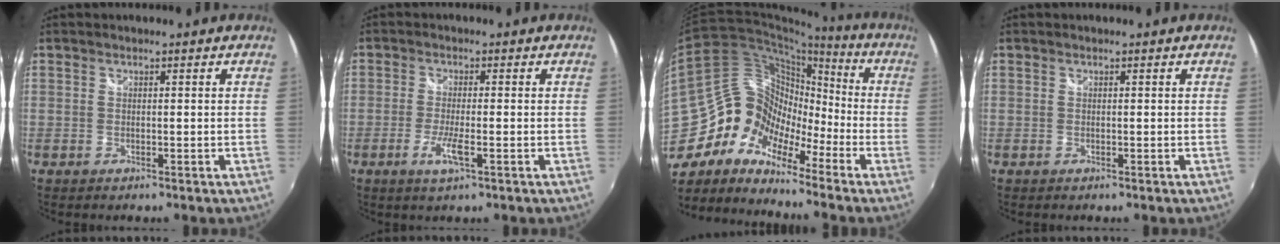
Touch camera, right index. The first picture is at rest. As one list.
[{"total": 4.4, "force": [-1.9, 0.4, 3.9], "torque": [-0.084, -0.010, -0.038]}, {"total": 13.3, "force": [-8.9, 6.8, 7.1], "torque": [-0.105, 0.012, -0.185]}, {"total": 0.0}]